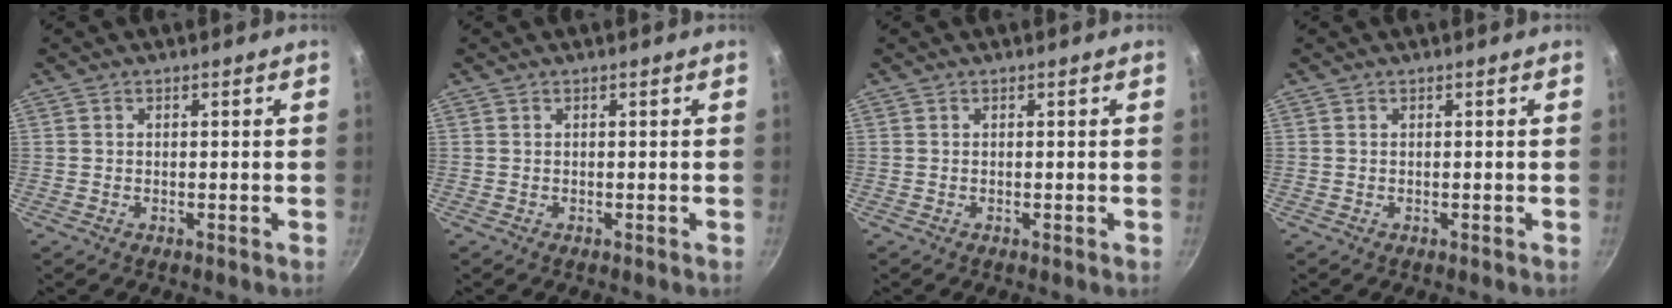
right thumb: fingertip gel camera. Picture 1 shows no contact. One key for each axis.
{"total": 0.0}
{"total": 0.0}
{"total": 0.0}